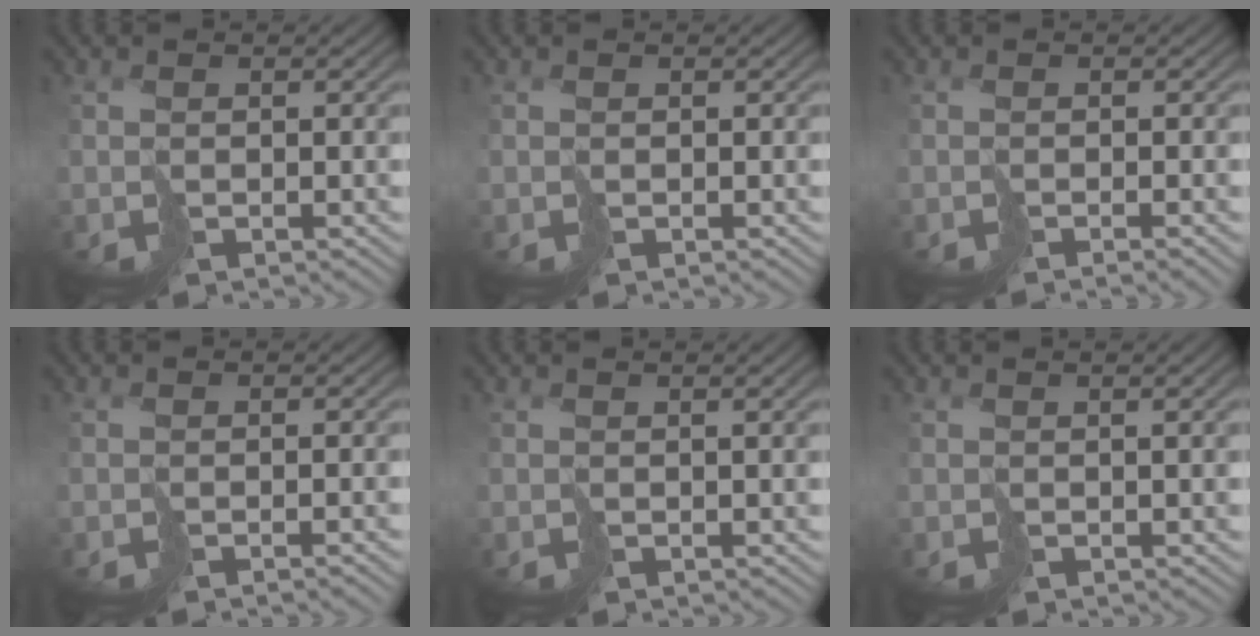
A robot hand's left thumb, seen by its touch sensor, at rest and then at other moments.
{"total": 0.0}
{"total": 1.8, "force": [-0.7, 0.3, 1.6], "torque": [-0.014, -0.001, -0.020]}
{"total": 1.4, "force": [-0.5, 0.2, 1.3], "torque": [-0.010, 0.002, -0.018]}
{"total": 2.5, "force": [0.4, 0.6, 2.4], "torque": [-0.030, 0.006, 0.005]}
{"total": 3.5, "force": [0.3, 0.9, 3.3], "torque": [-0.040, 0.004, 0.005]}